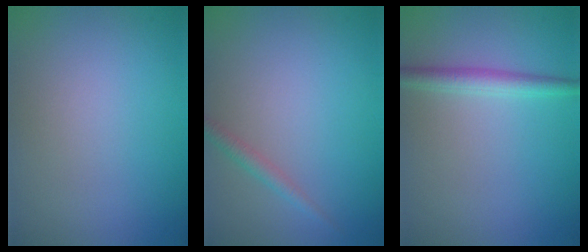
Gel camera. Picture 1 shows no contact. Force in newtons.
{"total": 1.3, "press": 1.3, "slide": 0.0}
{"total": 2.2, "press": 2.2, "slide": 0.1}